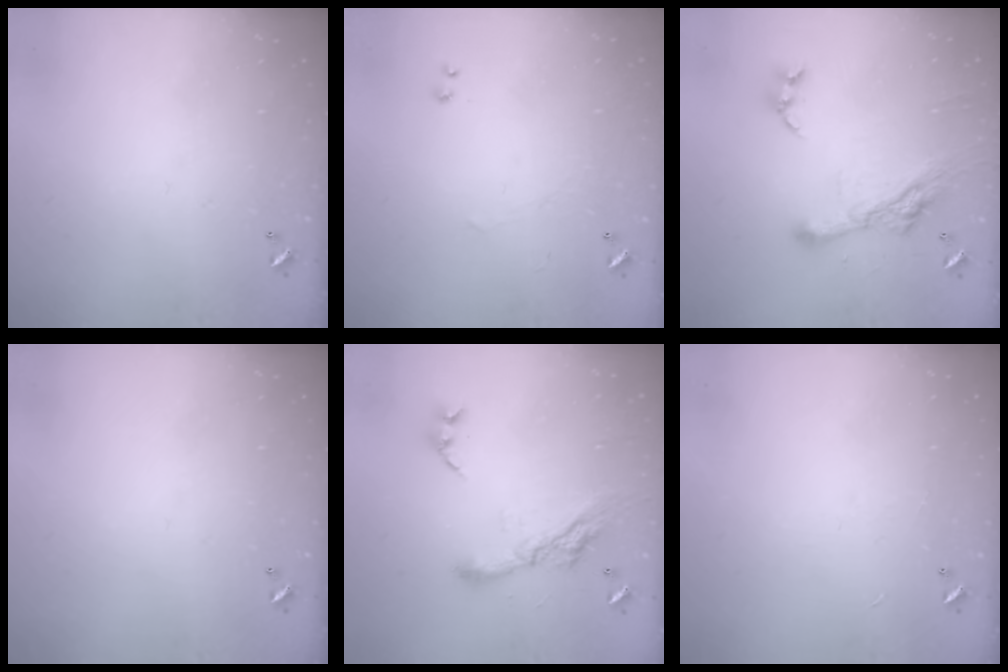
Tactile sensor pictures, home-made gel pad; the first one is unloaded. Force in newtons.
{"total": 1.3, "press": 1.1, "slide": 0.5}
{"total": 11.3, "press": 11.3, "slide": 1.4}
{"total": 0.0}
{"total": 11.7, "press": 11.7, "slide": 0.7}
{"total": 2.2, "press": 2.2, "slide": 0.3}